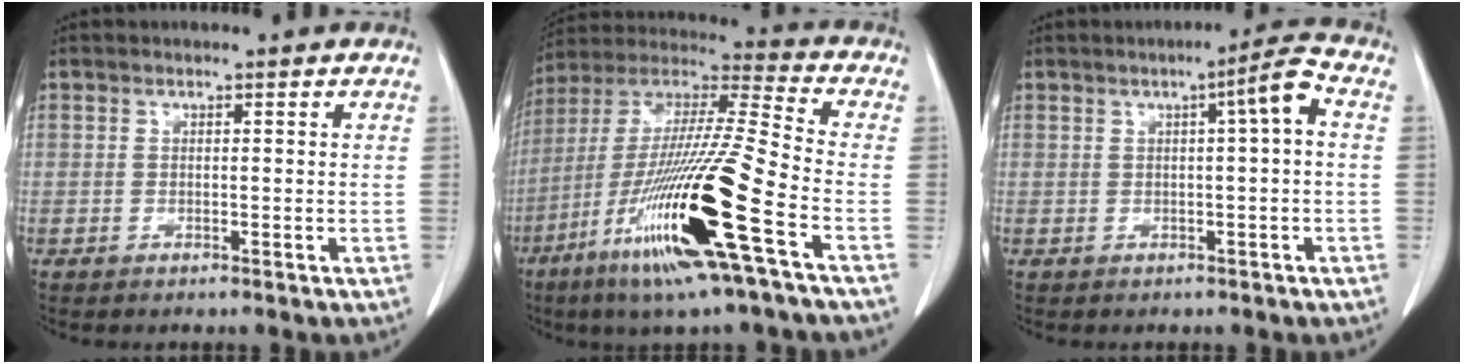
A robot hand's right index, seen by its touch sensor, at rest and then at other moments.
{"total": 23.2, "force": [-9.3, -0.1, 21.3], "torque": [-0.433, -0.045, -0.182]}
{"total": 4.2, "force": [0.7, -0.2, 4.2], "torque": [-0.060, 0.010, 0.011]}